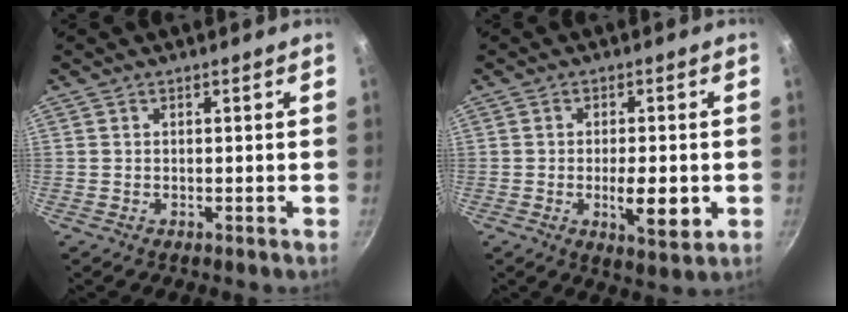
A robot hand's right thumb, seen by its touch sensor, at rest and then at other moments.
{"total": 7.4, "force": [-1.5, 2.8, 6.7], "torque": [-0.094, -0.003, -0.018]}